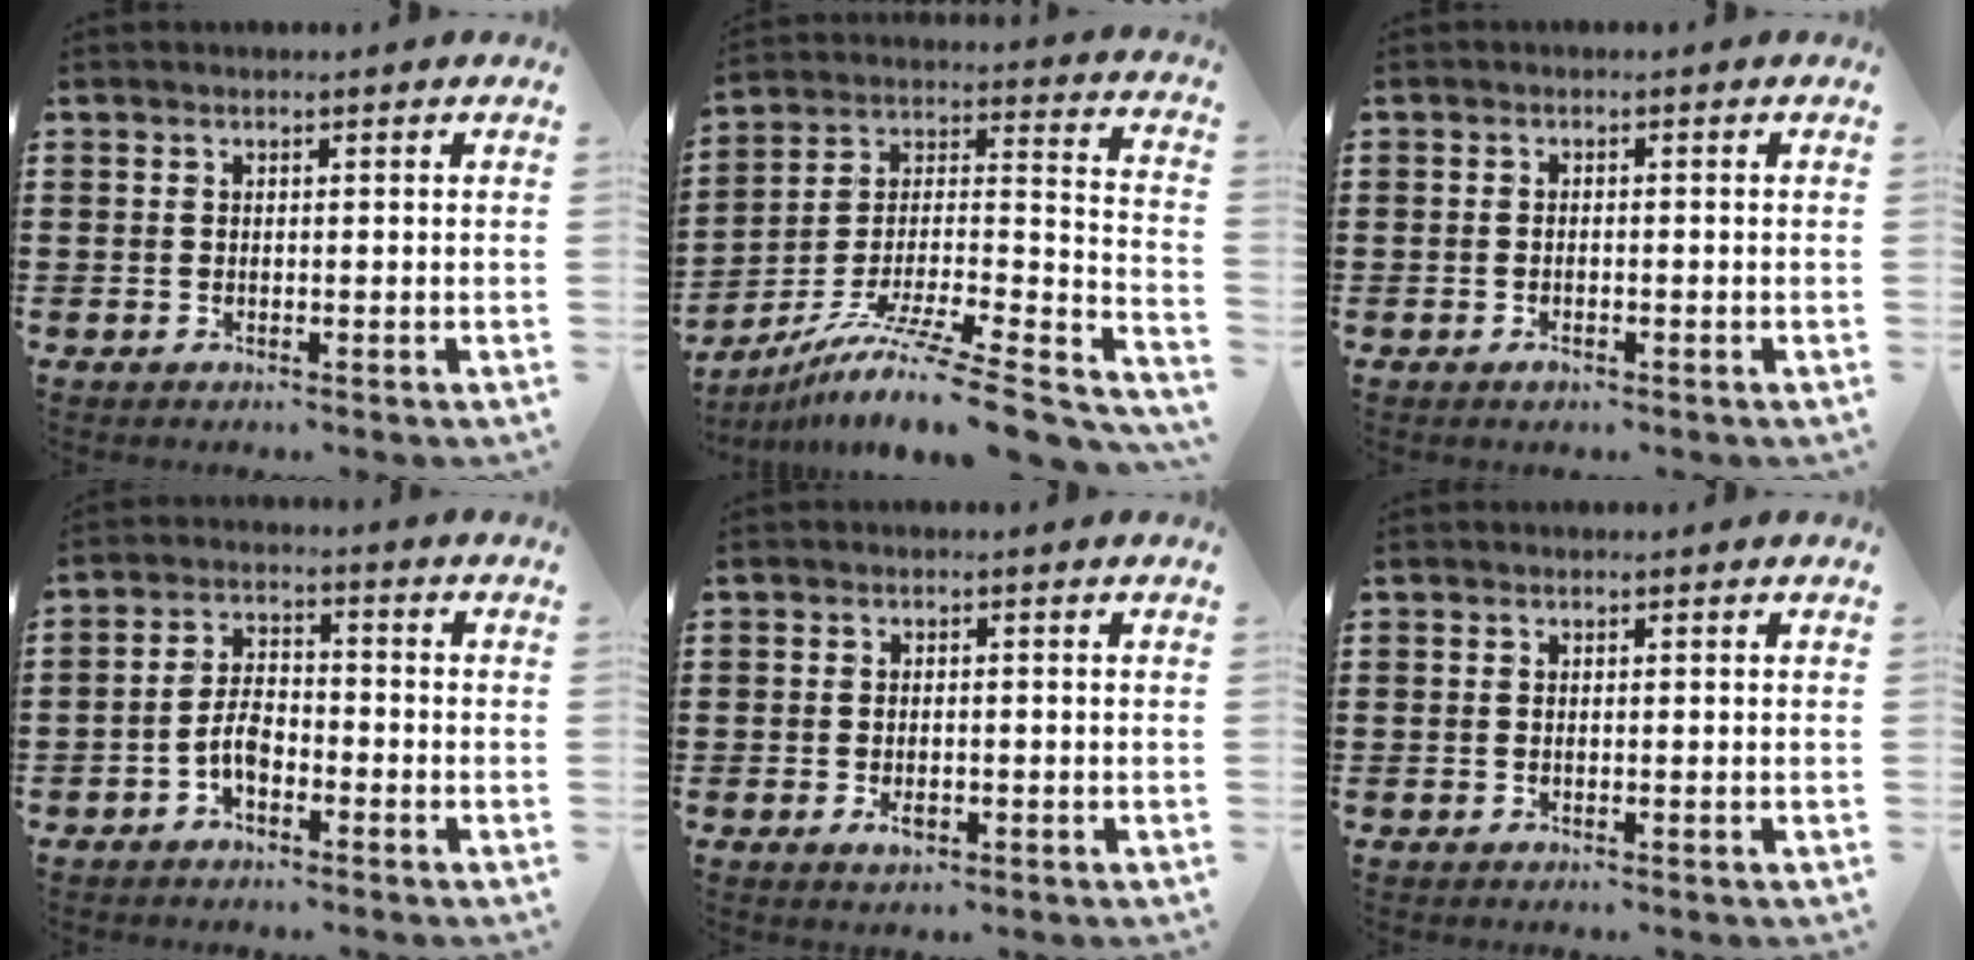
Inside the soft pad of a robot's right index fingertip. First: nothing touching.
{"total": 11.6, "force": [-8.7, 0.7, 7.7], "torque": [-0.132, 0.002, -0.163]}
{"total": 1.1, "force": [-0.6, 0.5, 0.8], "torque": [-0.016, -0.002, -0.010]}
{"total": 4.5, "force": [-2.1, 2.3, 3.2], "torque": [-0.078, 0.001, -0.046]}
{"total": 2.2, "force": [-0.6, 1.0, 1.8], "torque": [-0.035, -0.001, -0.010]}
{"total": 0.0}